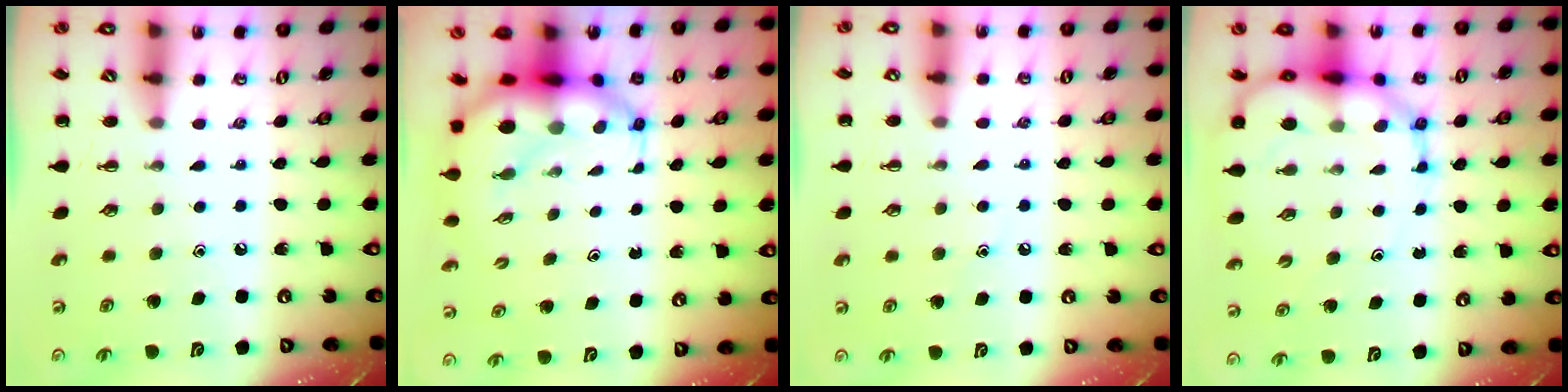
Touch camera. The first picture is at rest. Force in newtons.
{"total": 8.2, "press": 7.9, "slide": 2.3}
{"total": 5.6, "press": 5.4, "slide": 1.6}
{"total": 12.6, "press": 12.1, "slide": 3.4}